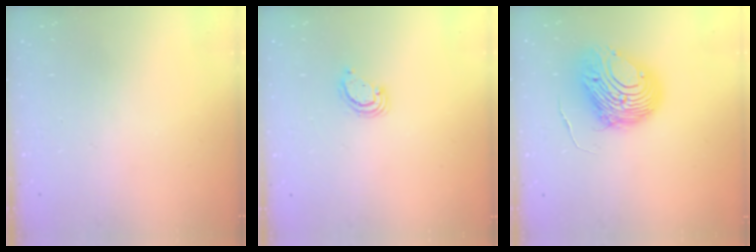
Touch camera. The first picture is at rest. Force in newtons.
{"total": 2.6, "press": 2.6, "slide": 0.3}
{"total": 10.6, "press": 10.5, "slide": 1.4}